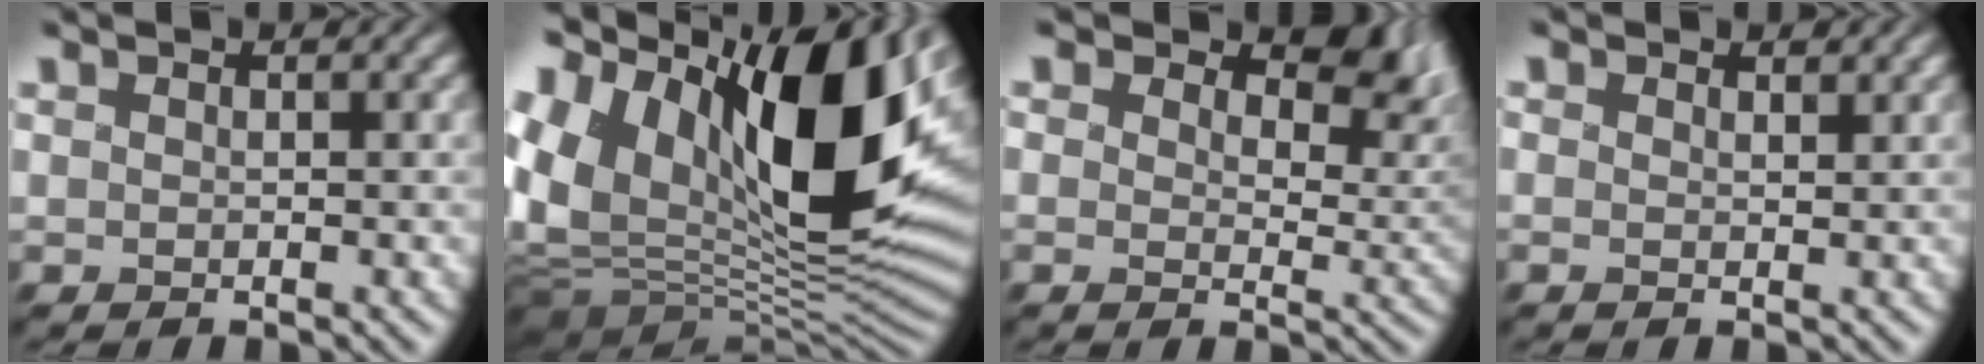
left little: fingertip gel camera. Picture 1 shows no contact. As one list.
[{"total": 18.4, "force": [4.2, 10.2, 14.7], "torque": [-0.240, 0.021, 0.062]}, {"total": 6.8, "force": [4.3, 3.8, 3.7], "torque": [-0.065, -0.011, 0.065]}, {"total": 1.0, "force": [0.8, 0.3, 0.4], "torque": [-0.010, -0.003, 0.013]}]